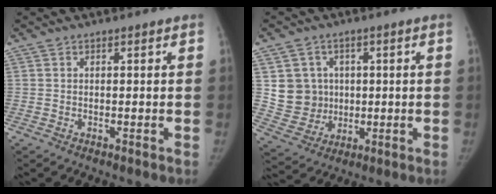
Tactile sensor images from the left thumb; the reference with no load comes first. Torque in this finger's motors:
{"motor_torque": [0.03, 0.03, 0.45, -0.21, 0.02]}